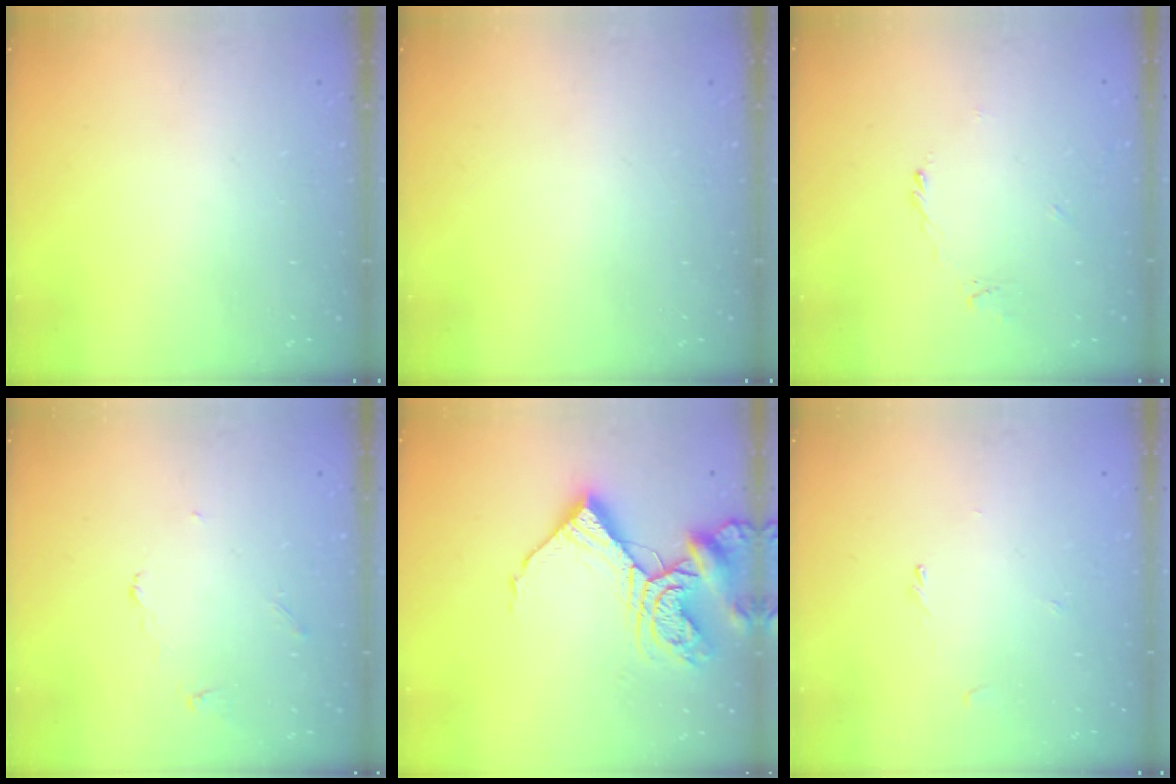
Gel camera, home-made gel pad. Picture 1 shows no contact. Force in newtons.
{"total": 0.0}
{"total": 1.1, "press": 1.1, "slide": 0.4}
{"total": 2.7, "press": 2.7, "slide": 0.3}
{"total": 14.7, "press": 14.6, "slide": 1.6}
{"total": 0.7, "press": 0.6, "slide": 0.4}